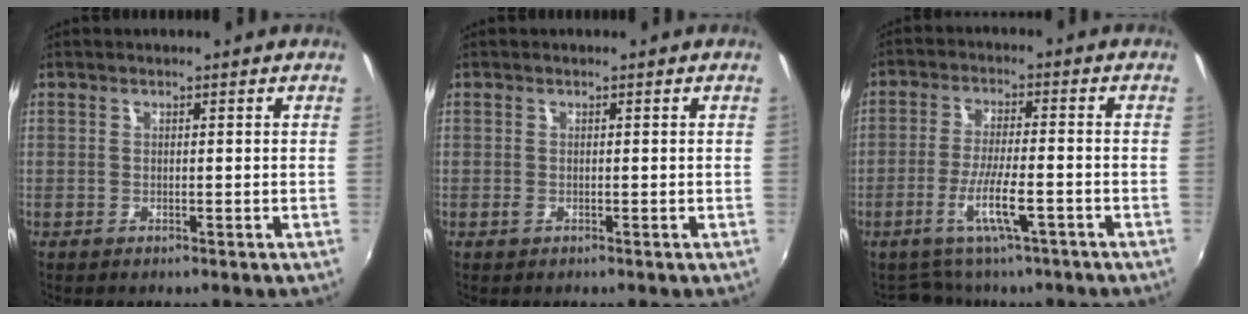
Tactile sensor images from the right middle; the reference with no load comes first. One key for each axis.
{"total": 0.6, "fx": -0.3, "fy": 0.4, "fz": 0.3, "tx": -0.005, "ty": -0.002, "tz": -0.006}
{"total": 8.0, "fx": -5.0, "fy": 2.3, "fz": 5.8, "tx": -0.120, "ty": -0.012, "tz": -0.084}